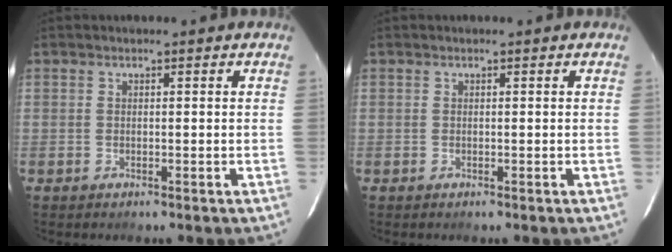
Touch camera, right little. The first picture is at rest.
{"total": 0.0}